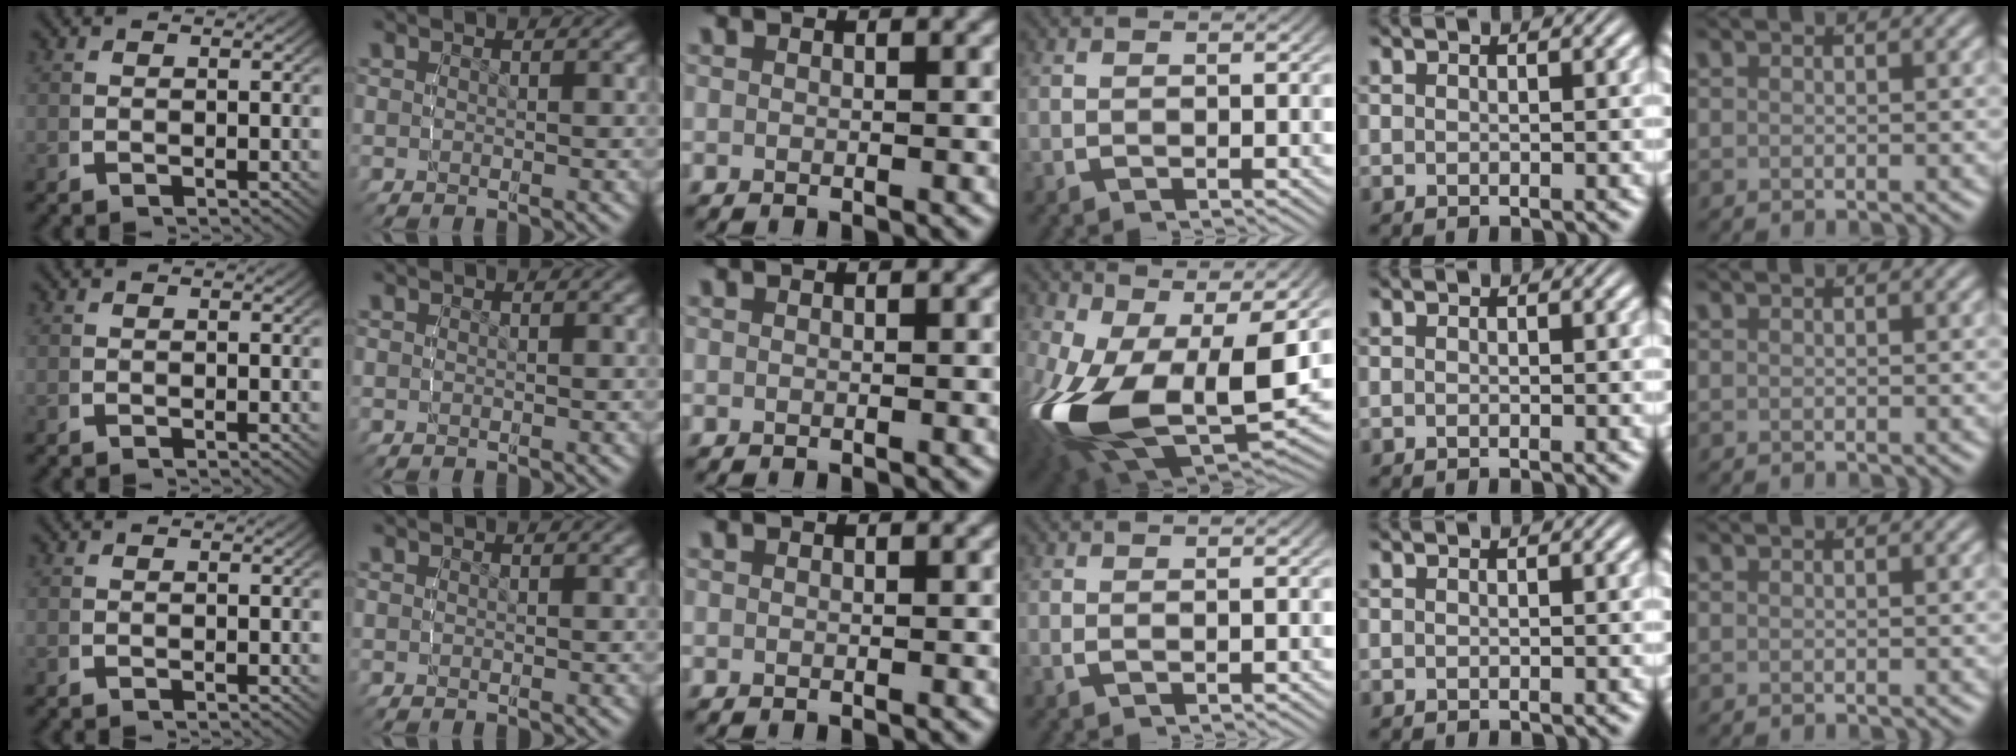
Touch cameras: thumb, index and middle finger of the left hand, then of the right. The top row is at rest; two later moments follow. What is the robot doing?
{"motion": "lift_and_place", "object": "glasses"}